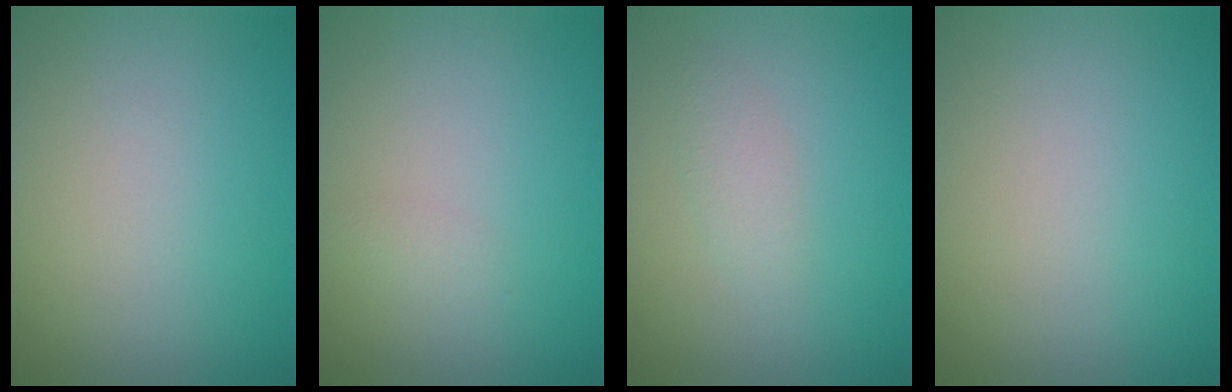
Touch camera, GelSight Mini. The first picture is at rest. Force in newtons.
{"total": 0.6, "press": 0.6, "slide": 0.0}
{"total": 1.3, "press": 1.3, "slide": 0.0}
{"total": 0.0}